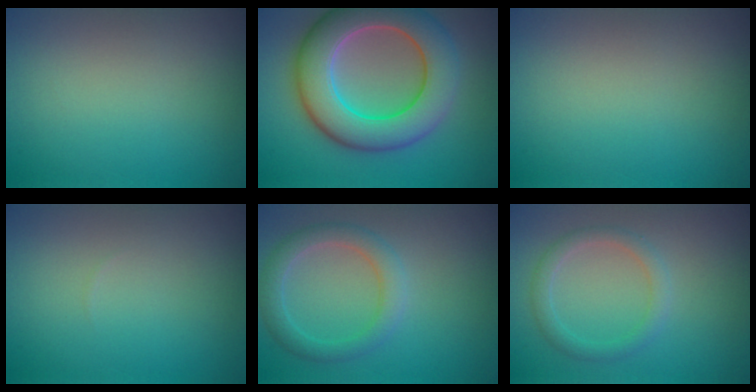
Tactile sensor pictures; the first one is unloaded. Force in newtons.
{"total": 9.5, "press": 9.5, "slide": 0.3}
{"total": 0.0}
{"total": 0.0}
{"total": 2.9, "press": 2.9, "slide": 0.1}
{"total": 1.9, "press": 1.9, "slide": 0.0}